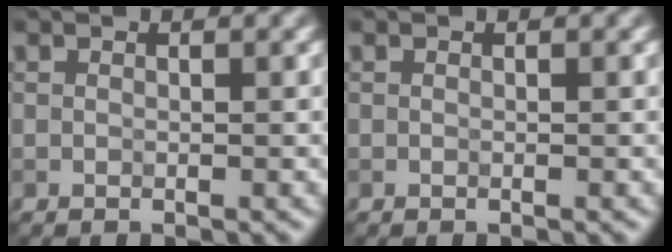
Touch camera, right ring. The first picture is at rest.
{"total": 0.0}